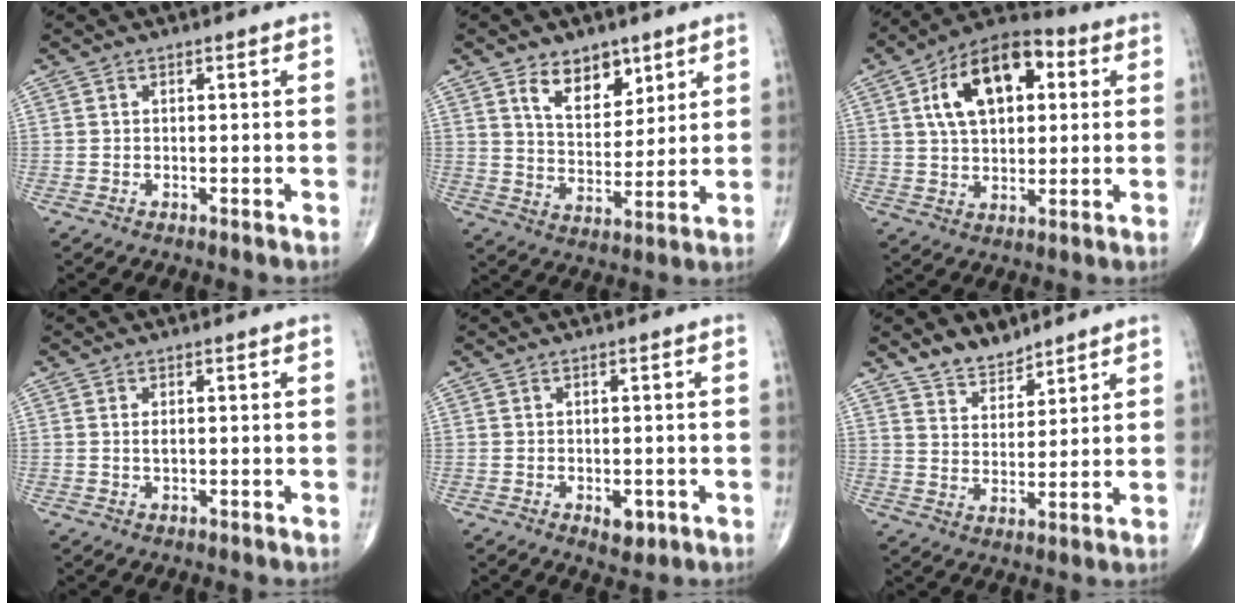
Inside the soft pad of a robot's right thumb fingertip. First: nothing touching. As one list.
[{"total": 9.9, "force": [5.8, 5.8, 5.5], "torque": [-0.060, -0.041, 0.107]}, {"total": 16.4, "force": [4.5, 9.4, 12.7], "torque": [-0.190, 0.015, 0.069]}, {"total": 1.3, "force": [0.2, 0.6, 1.1], "torque": [-0.020, -0.002, 0.006]}, {"total": 3.3, "force": [-1.2, 1.9, 2.5], "torque": [-0.022, 0.001, -0.008]}, {"total": 6.4, "force": [5.4, 3.0, 1.9], "torque": [-0.008, -0.044, 0.102]}]